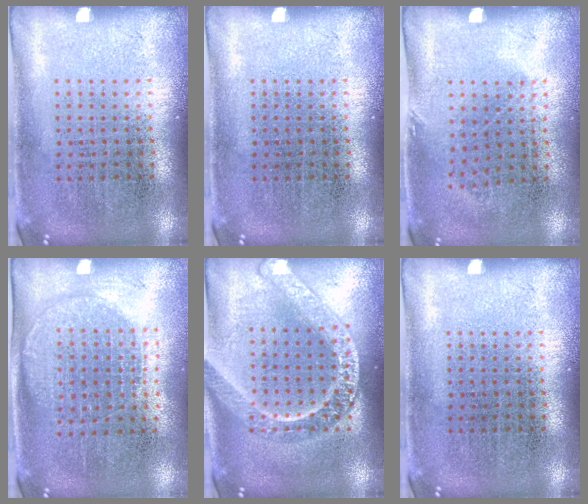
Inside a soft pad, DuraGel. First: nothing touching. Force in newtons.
{"total": 0.0}
{"total": 0.9, "press": 0.6, "slide": 0.6}
{"total": 1.3, "press": 1.2, "slide": 0.5}
{"total": 2.6, "press": 2.6, "slide": 0.3}
{"total": 0.0}